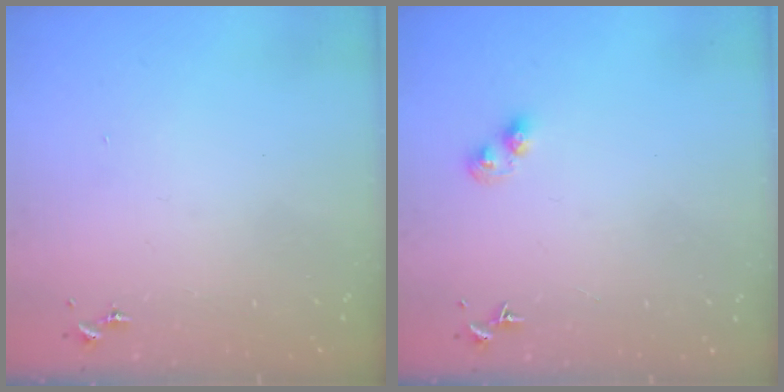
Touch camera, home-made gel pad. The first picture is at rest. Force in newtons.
{"total": 3.3, "press": 3.3, "slide": 0.4}